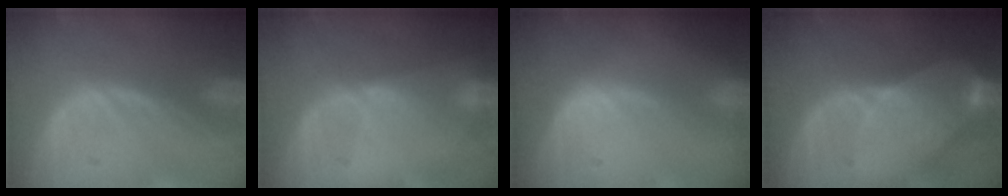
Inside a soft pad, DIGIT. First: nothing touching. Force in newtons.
{"total": 2.6, "press": 2.4, "slide": 0.9}
{"total": 0.5, "press": 0.3, "slide": 0.4}
{"total": 8.3, "press": 7.3, "slide": 3.9}